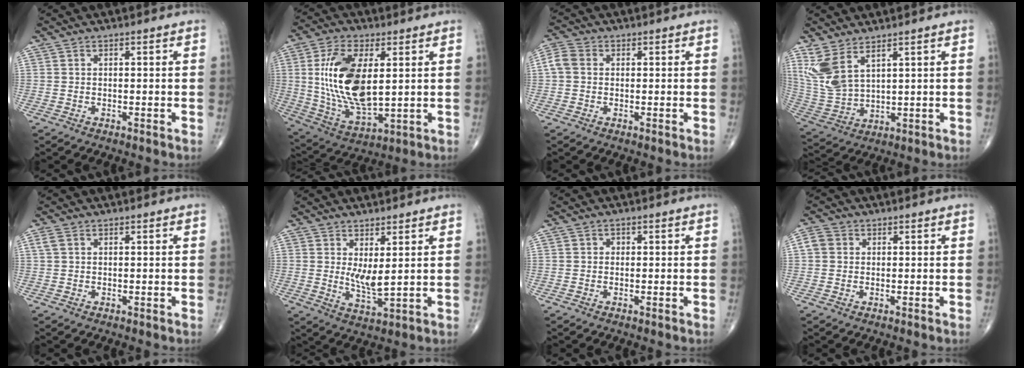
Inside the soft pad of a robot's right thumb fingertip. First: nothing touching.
{"total": 17.8, "force": [3.0, 8.5, 15.3], "torque": [-0.292, -0.020, 0.066]}
{"total": 3.7, "force": [0.3, 3.0, 2.2], "torque": [-0.049, 0.013, -0.001]}
{"total": 9.1, "force": [5.3, 3.9, 6.2], "torque": [-0.139, -0.022, 0.126]}
{"total": 1.4, "force": [0.6, 0.9, 0.9], "torque": [-0.026, 0.011, 0.017]}
{"total": 4.9, "force": [1.4, 1.4, 4.5], "torque": [-0.081, -0.025, 0.034]}
{"total": 0.6, "force": [0.0, 0.6, 0.2], "torque": [0.006, 0.002, -0.002]}
{"total": 2.7, "force": [0.4, 2.4, 1.1], "torque": [-0.018, 0.008, 0.005]}